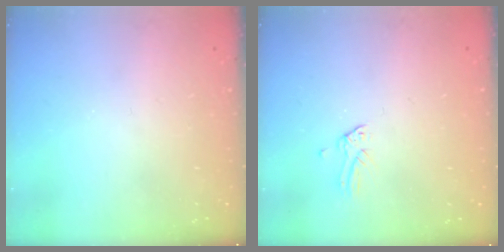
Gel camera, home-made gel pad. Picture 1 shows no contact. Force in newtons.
{"total": 0.0}